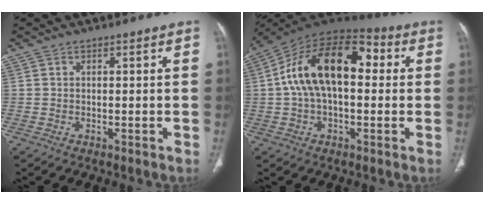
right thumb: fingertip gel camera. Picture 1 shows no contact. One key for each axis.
{"total": 18.7, "fx": 2.3, "fy": 10.4, "fz": 15.4, "tx": -0.255, "ty": 0.049, "tz": 0.030}